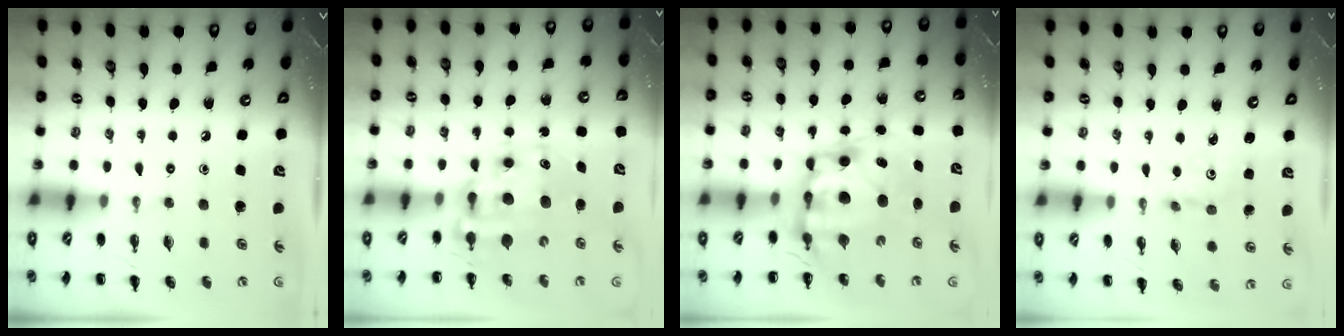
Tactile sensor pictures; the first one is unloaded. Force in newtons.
{"total": 8.5, "press": 8.2, "slide": 2.3}
{"total": 11.4, "press": 11.0, "slide": 2.9}
{"total": 2.1, "press": 2.0, "slide": 0.7}